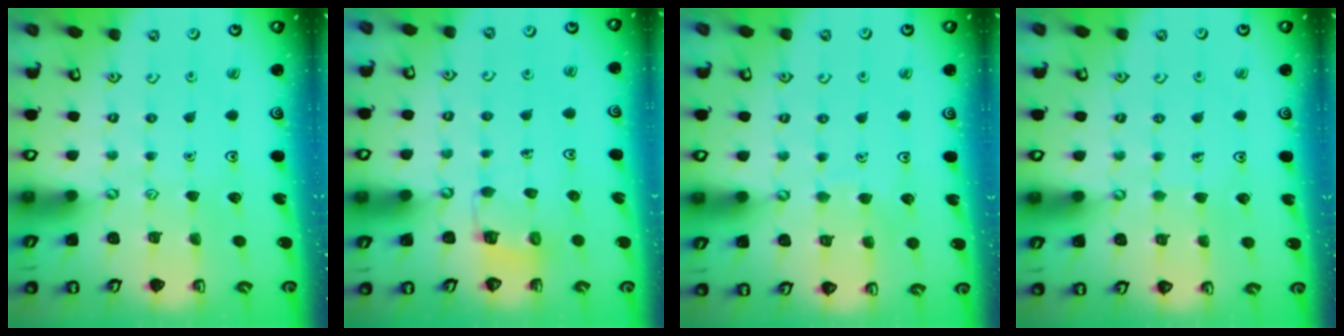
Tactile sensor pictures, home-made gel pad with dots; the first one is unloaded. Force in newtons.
{"total": 3.7, "press": 3.7, "slide": 0.1}
{"total": 3.5, "press": 3.5, "slide": 0.3}
{"total": 2.5, "press": 2.5, "slide": 0.2}